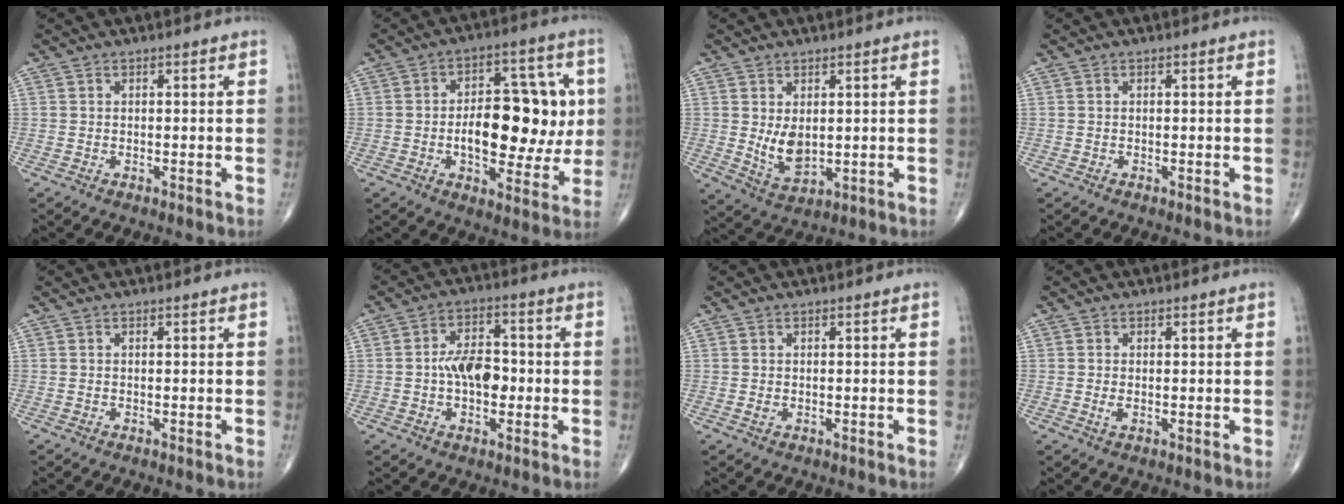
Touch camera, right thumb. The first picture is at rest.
{"total": 18.1, "force": [0.0, 9.5, 15.4], "torque": [-0.181, 0.020, 0.005]}
{"total": 5.9, "force": [0.8, 3.5, 4.7], "torque": [-0.072, -0.017, 0.030]}
{"total": 0.0}
{"total": 0.0}
{"total": 8.7, "force": [-0.8, 5.2, 6.9], "torque": [-0.095, 0.022, -0.018]}
{"total": 0.7, "force": [0.0, 0.5, 0.5], "torque": [-0.011, 0.002, 0.002]}
{"total": 1.3, "force": [0.0, 0.7, 1.1], "torque": [-0.023, -0.005, -0.002]}